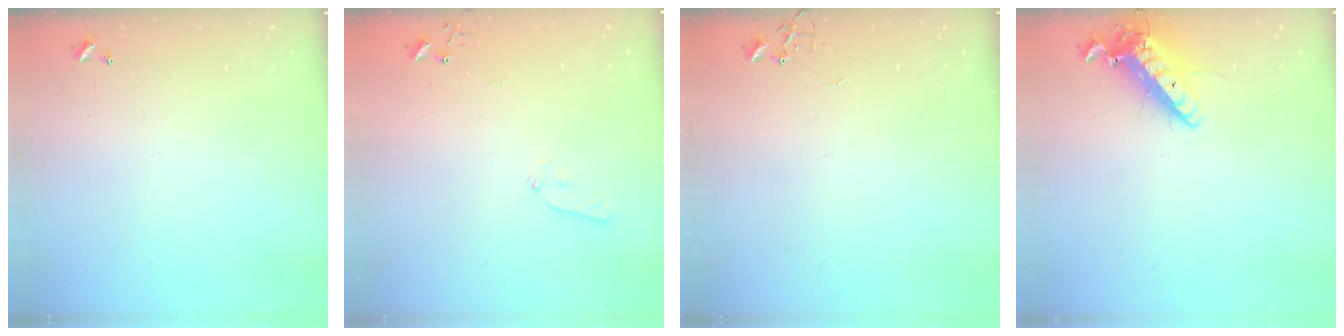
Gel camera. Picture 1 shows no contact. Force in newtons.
{"total": 4.8, "press": 4.7, "slide": 1.0}
{"total": 0.0}
{"total": 14.3, "press": 14.0, "slide": 2.8}